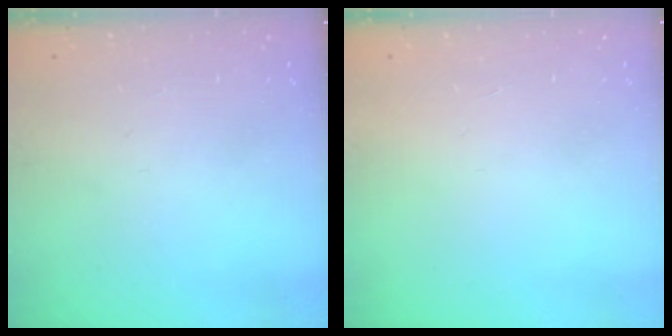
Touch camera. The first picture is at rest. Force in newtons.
{"total": 1.7, "press": 1.6, "slide": 0.1}